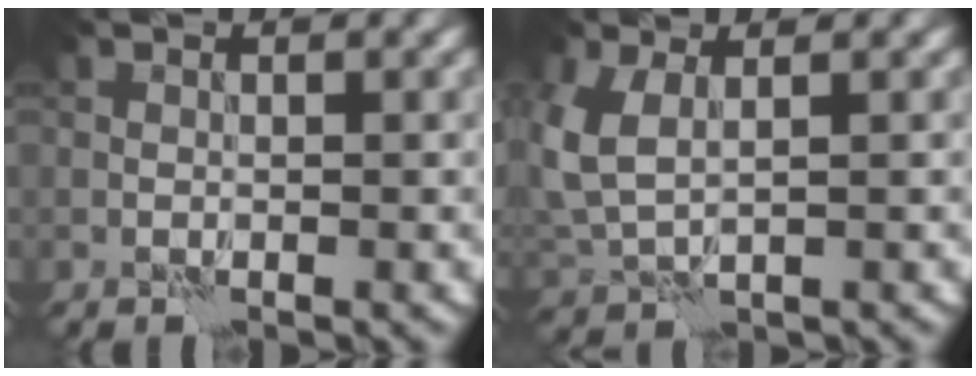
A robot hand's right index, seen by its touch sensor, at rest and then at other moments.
{"total": 4.2, "force": [1.4, 2.3, 3.2], "torque": [-0.094, 0.004, 0.029]}